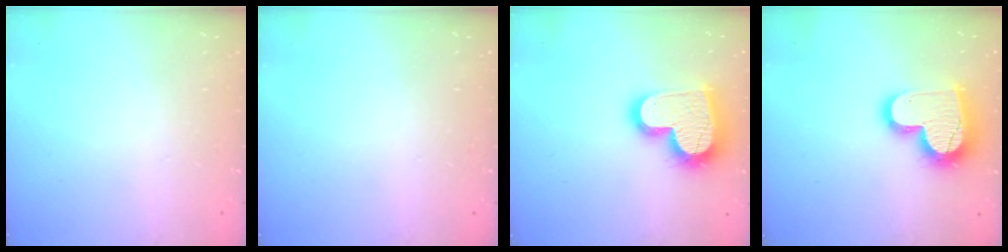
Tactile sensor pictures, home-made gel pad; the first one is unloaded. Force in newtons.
{"total": 0.0}
{"total": 19.3, "press": 19.2, "slide": 1.5}
{"total": 17.4, "press": 17.3, "slide": 1.3}